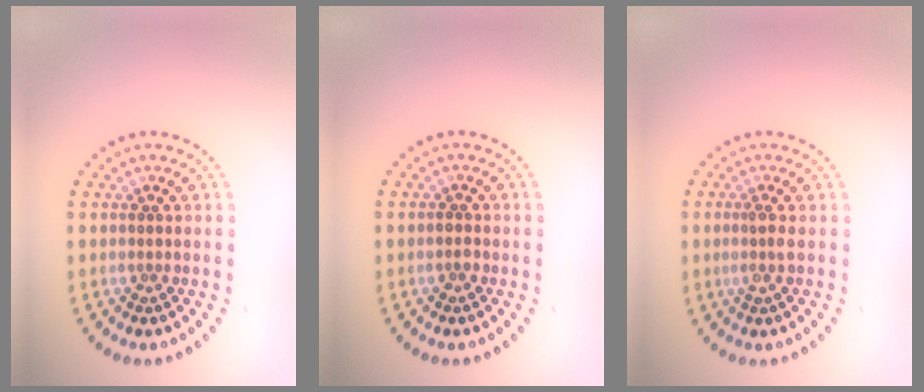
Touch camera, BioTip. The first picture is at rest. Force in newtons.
{"total": 0.9, "press": 0.8, "slide": 0.1}
{"total": 1.3, "press": 1.0, "slide": 0.9}